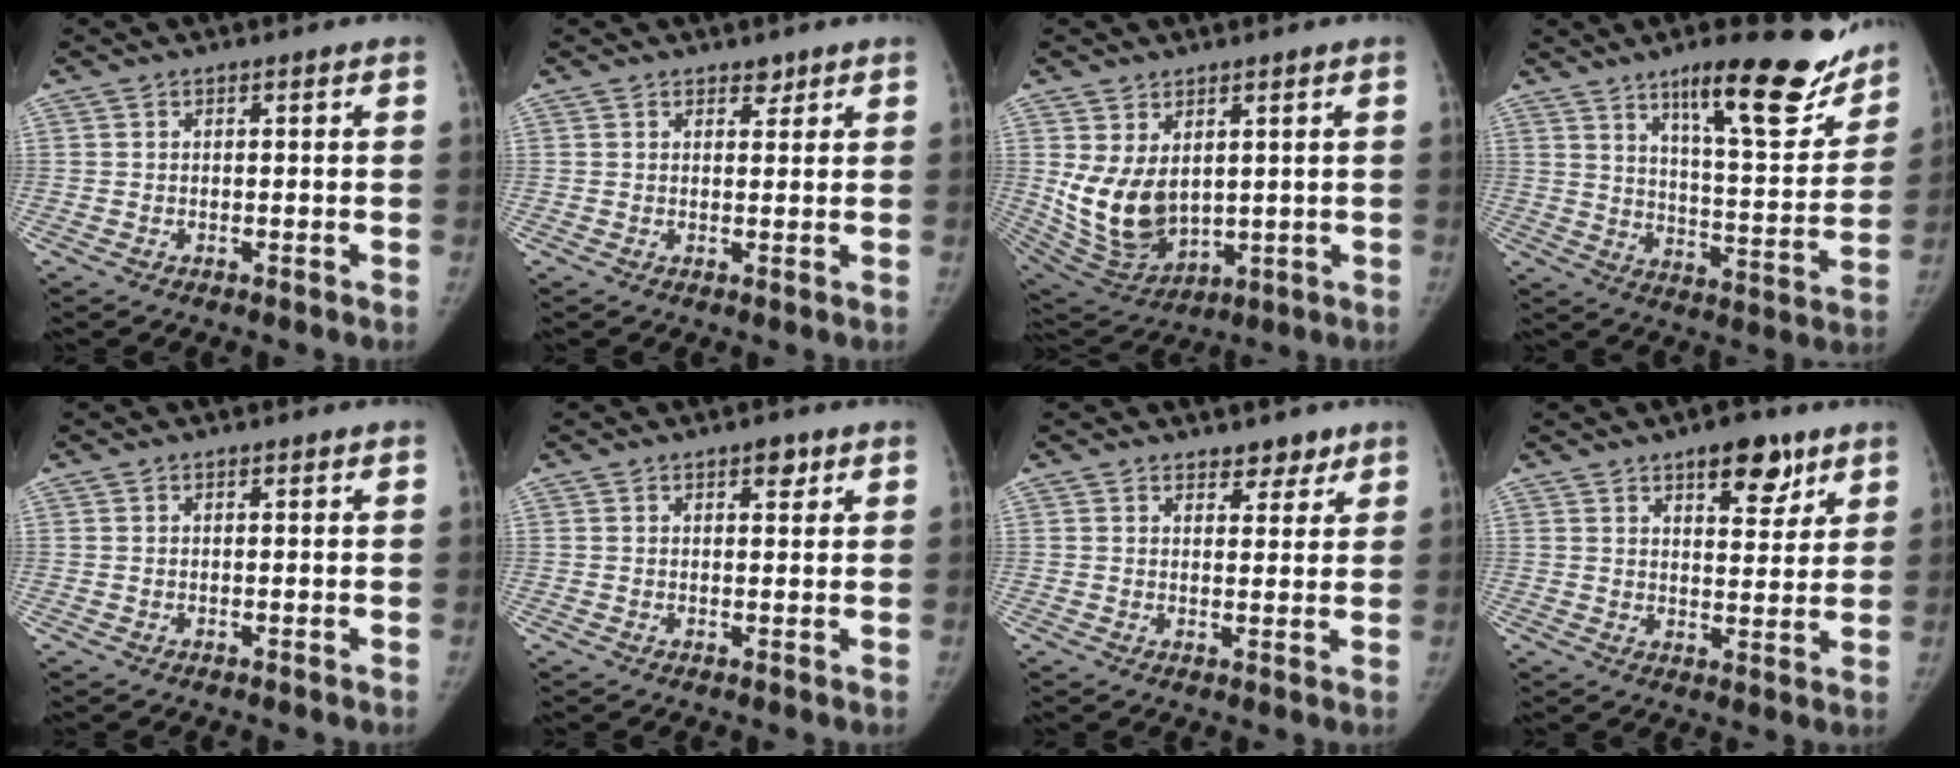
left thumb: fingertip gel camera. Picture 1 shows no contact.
{"total": 1.6, "force": [1.2, 0.9, 0.5], "torque": [0.005, -0.008, 0.016]}
{"total": 12.2, "force": [2.1, 8.2, 8.7], "torque": [-0.150, -0.020, 0.068]}
{"total": 20.5, "force": [14.0, 5.3, 14.0], "torque": [-0.154, -0.082, 0.212]}
{"total": 0.0}
{"total": 2.3, "force": [1.4, 1.1, 1.5], "torque": [-0.012, -0.005, 0.018]}
{"total": 3.5, "force": [2.8, 1.9, 1.2], "torque": [0.007, -0.018, 0.041]}
{"total": 9.1, "force": [5.6, 4.0, 5.9], "torque": [-0.054, -0.029, 0.080]}